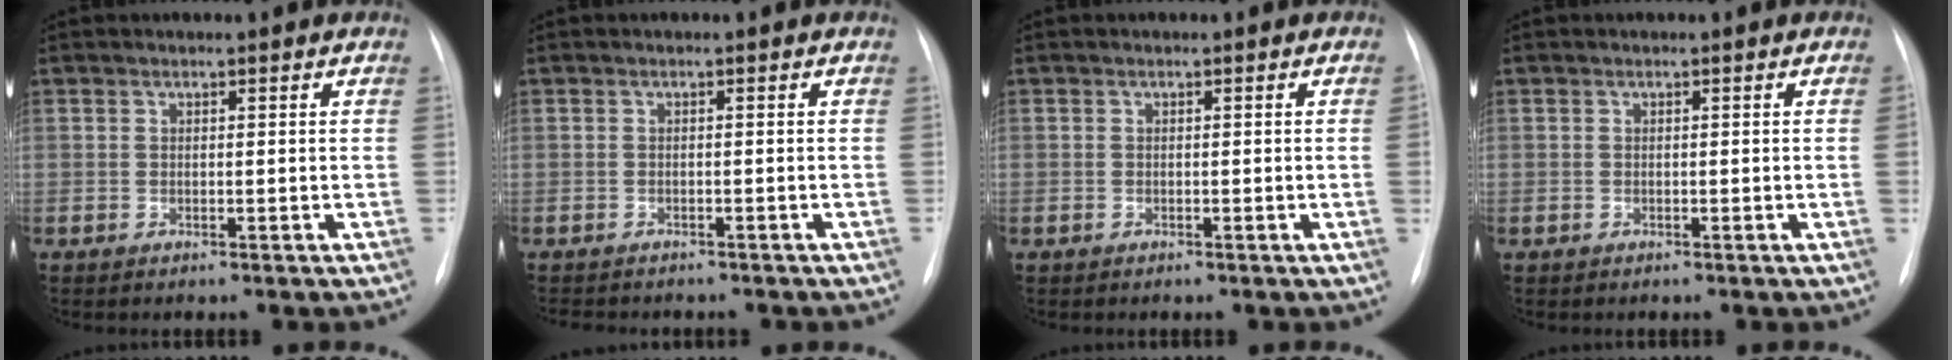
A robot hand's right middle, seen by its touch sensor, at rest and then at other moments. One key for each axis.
{"total": 5.5, "fx": -4.8, "fy": 1.9, "fz": 2.0, "tx": -0.030, "ty": -0.004, "tz": -0.058}
{"total": 0.7, "fx": -0.1, "fy": -0.3, "fz": 0.7, "tx": -0.009, "ty": 0.000, "tz": 0.001}
{"total": 0.5, "fx": 0.0, "fy": -0.2, "fz": 0.5, "tx": -0.006, "ty": 0.000, "tz": 0.001}